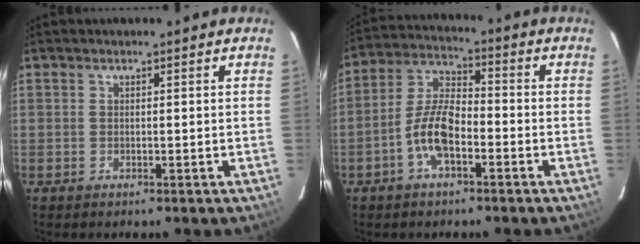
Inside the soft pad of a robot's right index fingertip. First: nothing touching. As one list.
[{"total": 8.7, "force": [-3.7, 3.6, 7.1], "torque": [-0.154, 0.013, -0.072]}]